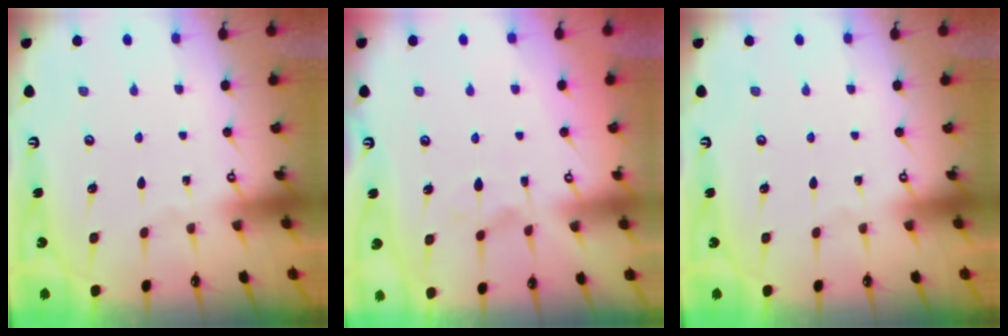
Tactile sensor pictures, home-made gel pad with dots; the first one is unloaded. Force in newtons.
{"total": 1.6, "press": 1.2, "slide": 1.0}
{"total": 0.0}